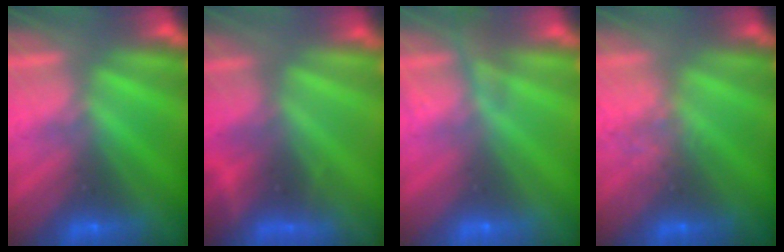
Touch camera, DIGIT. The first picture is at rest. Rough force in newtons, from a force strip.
{"total": 5.0}
{"total": 2.3}
{"total": 2.2}